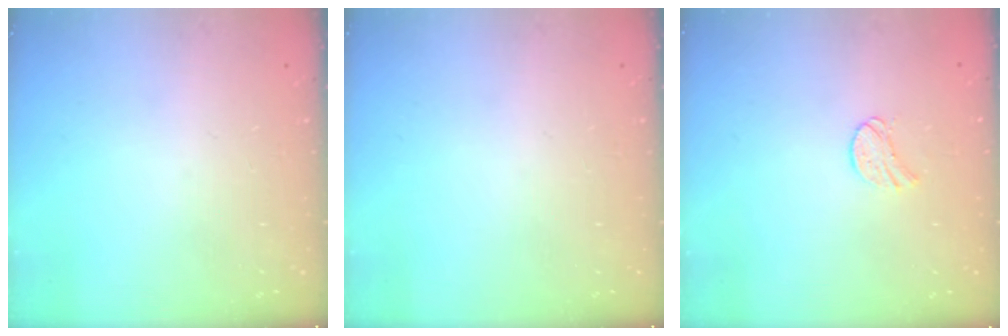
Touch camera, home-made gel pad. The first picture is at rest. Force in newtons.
{"total": 0.0}
{"total": 6.5, "press": 6.5, "slide": 0.7}